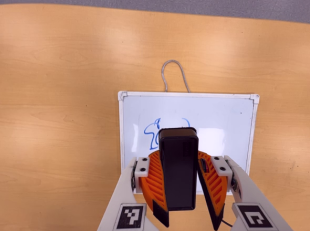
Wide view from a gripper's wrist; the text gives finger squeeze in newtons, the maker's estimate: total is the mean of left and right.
{"total": 9.9, "left": 10.0, "right": 9.8}